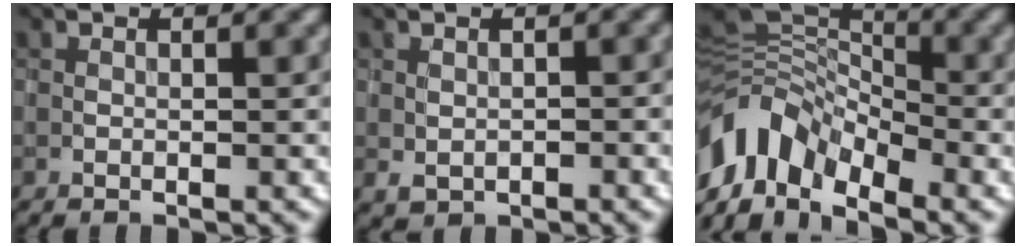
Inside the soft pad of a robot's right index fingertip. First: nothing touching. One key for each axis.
{"total": 1.3, "fx": -0.4, "fy": 1.0, "fz": 0.8, "tx": -0.012, "ty": -0.005, "tz": 0.000}
{"total": 8.4, "fx": -4.2, "fy": 5.3, "fz": 5.0, "tx": -0.094, "ty": 0.005, "tz": -0.094}